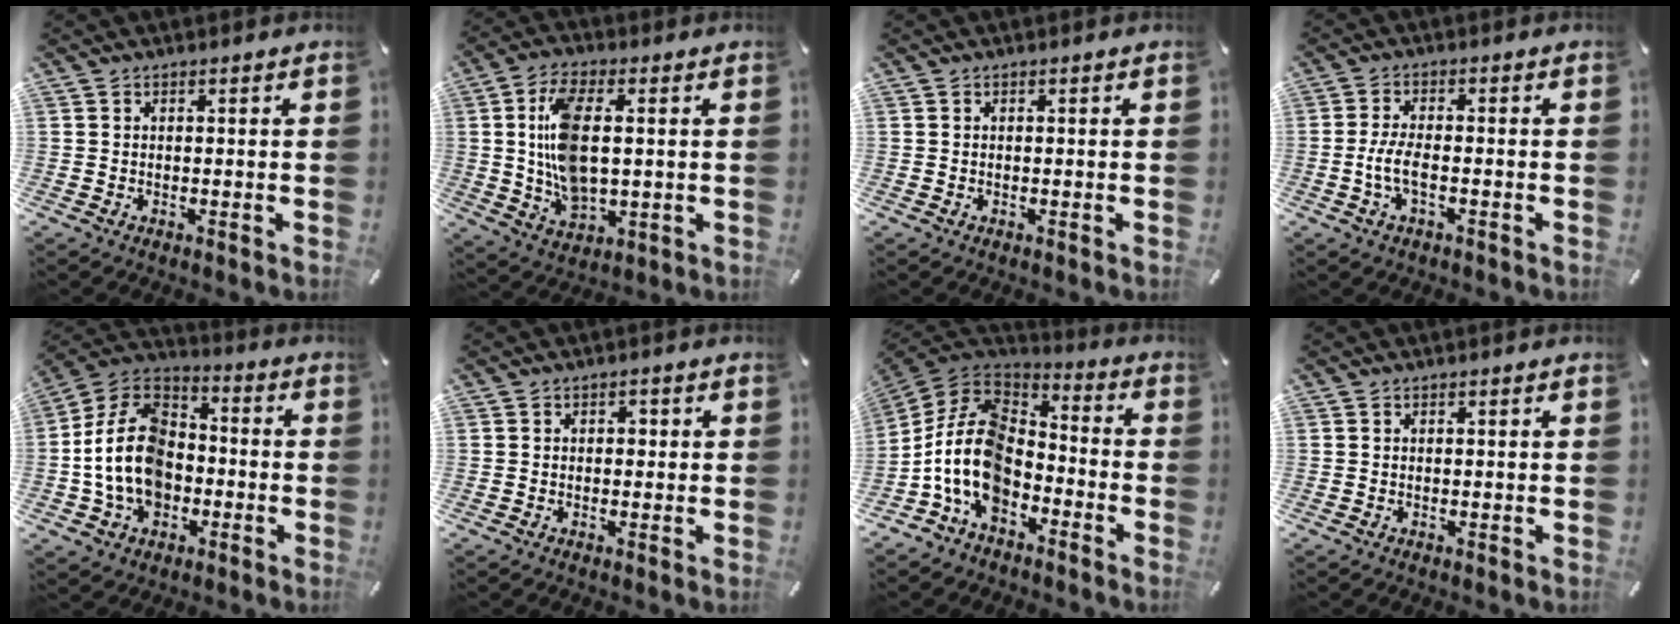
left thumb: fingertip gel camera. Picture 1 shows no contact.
{"total": 13.0, "force": [1.4, 6.9, 10.9], "torque": [-0.231, -0.004, 0.025]}
{"total": 0.0}
{"total": 5.5, "force": [-1.6, 2.2, 4.8], "torque": [-0.109, -0.001, -0.032]}
{"total": 15.0, "force": [-3.7, 11.6, 8.8], "torque": [-0.217, 0.019, -0.070]}
{"total": 1.5, "force": [-0.2, 1.2, 0.8], "torque": [-0.009, 0.004, -0.008]}
{"total": 15.6, "force": [-6.5, 10.7, 9.3], "torque": [-0.208, 0.028, -0.119]}
{"total": 0.0}